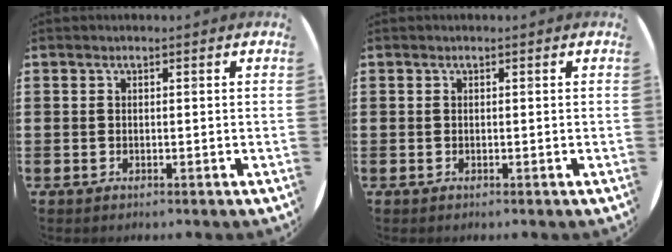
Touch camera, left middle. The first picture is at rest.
{"total": 0.0}